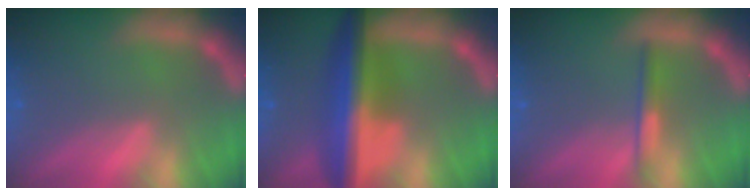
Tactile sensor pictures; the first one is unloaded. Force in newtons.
{"total": 9.0}
{"total": 2.0}